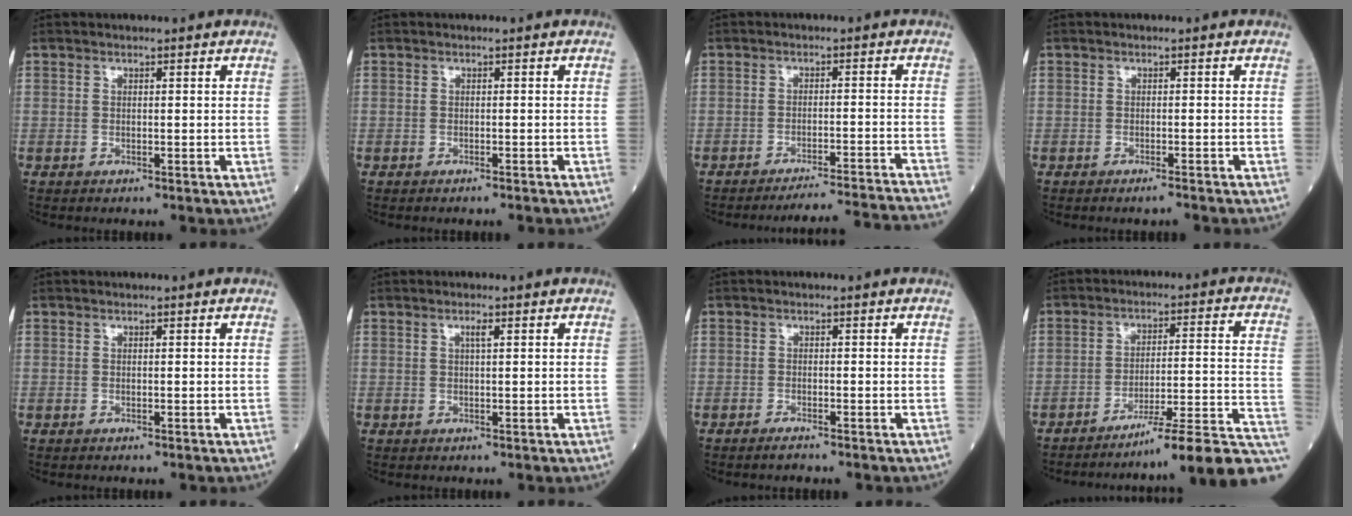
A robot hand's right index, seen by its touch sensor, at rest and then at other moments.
{"total": 1.6, "force": [-1.4, -0.1, 0.7], "torque": [-0.012, 0.000, -0.016]}
{"total": 15.2, "force": [-14.6, -2.6, 3.3], "torque": [-0.019, -0.025, -0.185]}
{"total": 1.9, "force": [-1.6, -0.2, 0.9], "torque": [-0.015, -0.001, -0.021]}
{"total": 0.0}
{"total": 1.1, "force": [0.4, 0.0, 1.0], "torque": [-0.020, 0.001, 0.007]}
{"total": 1.2, "force": [-1.1, -0.1, 0.5], "torque": [-0.015, -0.002, -0.017]}
{"total": 17.6, "force": [-14.4, -1.2, 10.1], "torque": [-0.076, 0.015, -0.206]}